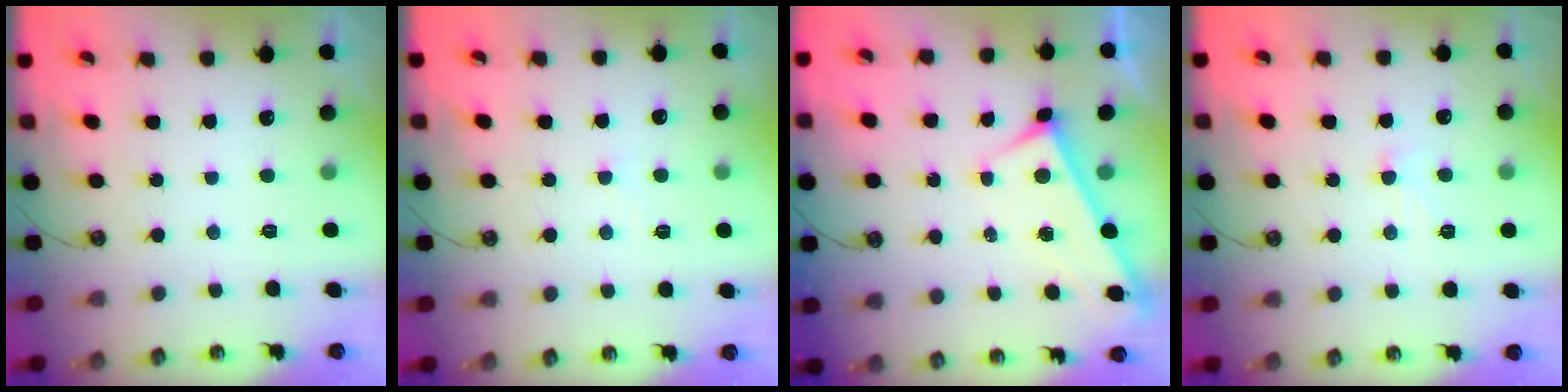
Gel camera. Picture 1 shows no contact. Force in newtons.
{"total": 1.4, "press": 1.3, "slide": 0.4}
{"total": 3.2, "press": 3.2, "slide": 0.3}
{"total": 0.9, "press": 0.8, "slide": 0.4}